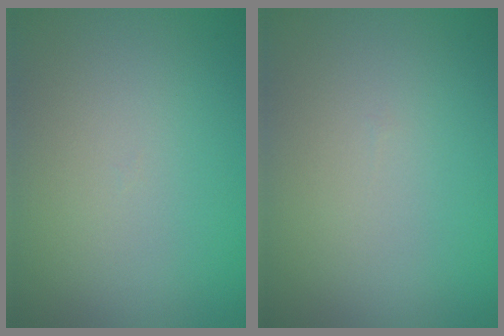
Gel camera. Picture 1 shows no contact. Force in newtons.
{"total": 0.0}